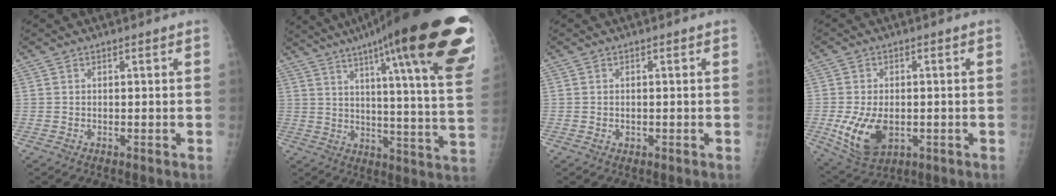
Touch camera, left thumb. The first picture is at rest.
{"total": 32.4, "force": [19.2, 4.9, 25.6], "torque": [-0.279, -0.048, 0.265]}
{"total": 0.7, "force": [-0.2, 0.6, 0.1], "torque": [-0.001, 0.000, -0.002]}
{"total": 10.4, "force": [-2.3, 6.6, 7.8], "torque": [-0.140, -0.007, -0.026]}